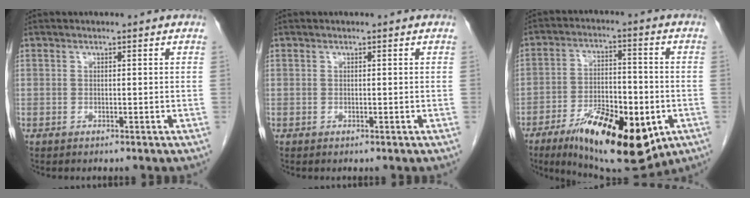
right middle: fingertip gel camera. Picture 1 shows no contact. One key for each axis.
{"total": 0.0}
{"total": 19.2, "fx": -8.7, "fy": 6.9, "fz": 15.6, "tx": -0.234, "ty": -0.014, "tz": -0.126}